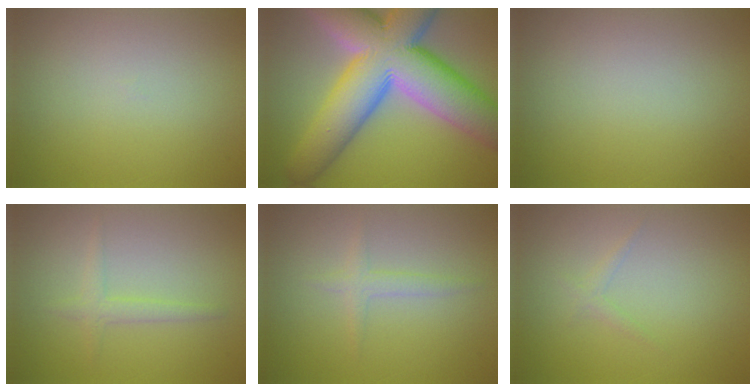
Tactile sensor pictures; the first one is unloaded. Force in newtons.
{"total": 15.3, "press": 15.3, "slide": 1.1}
{"total": 0.0}
{"total": 1.5, "press": 1.5, "slide": 0.0}
{"total": 1.3, "press": 1.3, "slide": 0.1}
{"total": 0.7, "press": 0.7, "slide": 0.0}